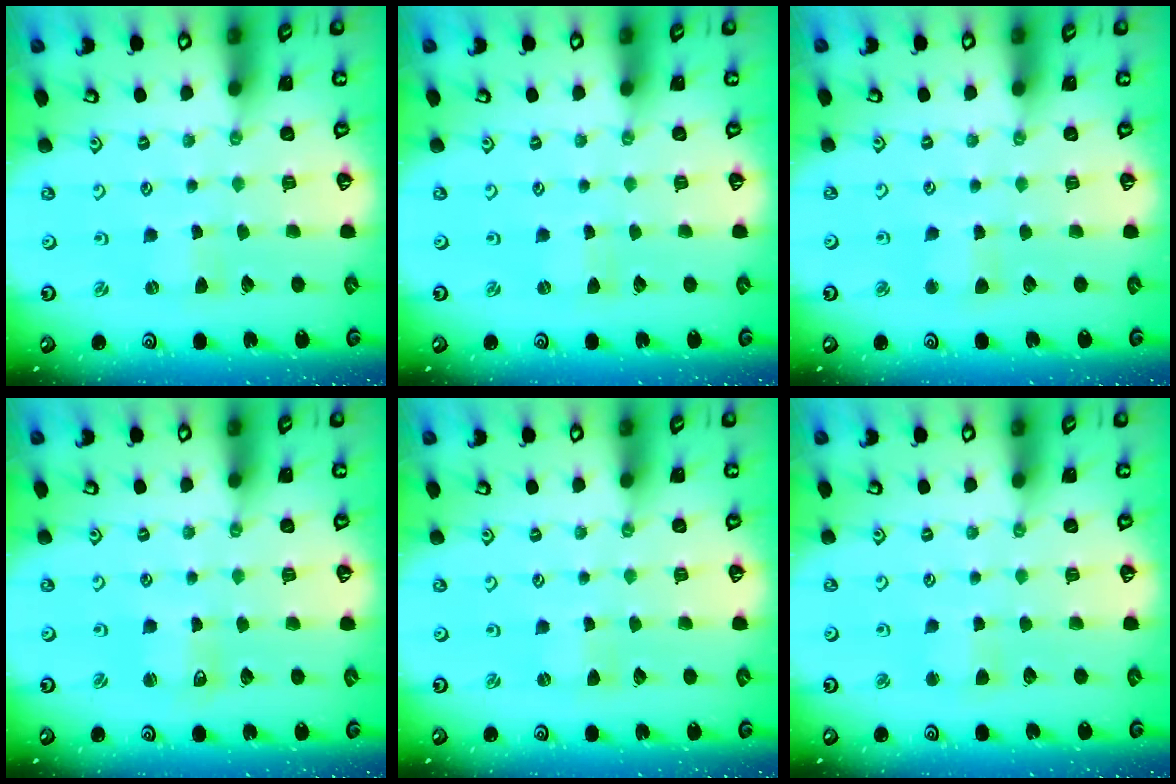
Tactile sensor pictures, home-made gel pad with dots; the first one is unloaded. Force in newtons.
{"total": 0.0}
{"total": 4.3, "press": 4.3, "slide": 0.5}
{"total": 2.3, "press": 2.3, "slide": 0.3}
{"total": 0.0}
{"total": 3.1, "press": 3.1, "slide": 0.3}